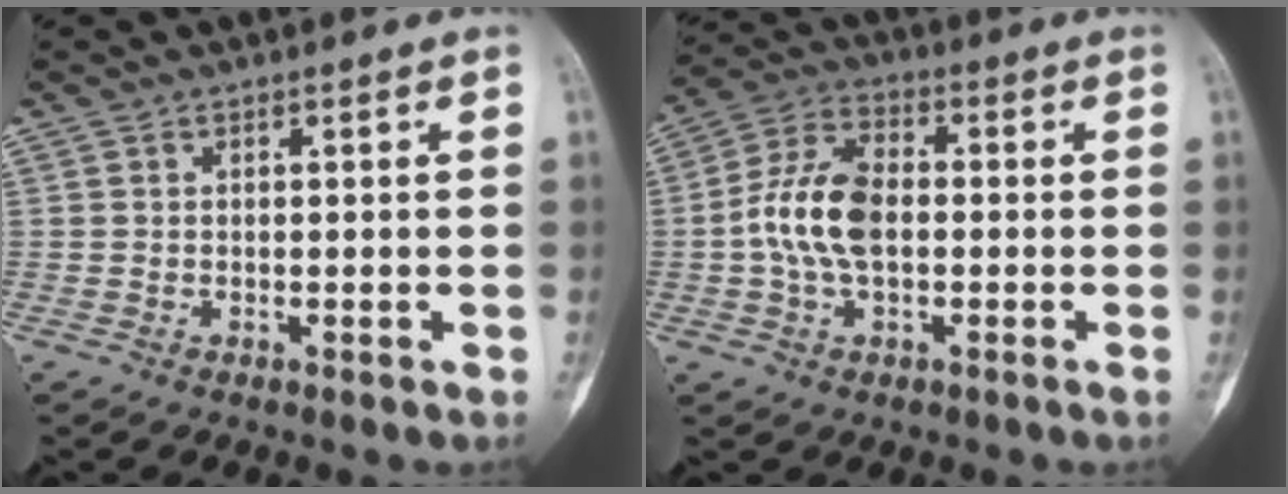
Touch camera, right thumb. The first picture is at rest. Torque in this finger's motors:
{"motor_torque": [0.53, 0.51, 0.11, -0.04, 0.08]}